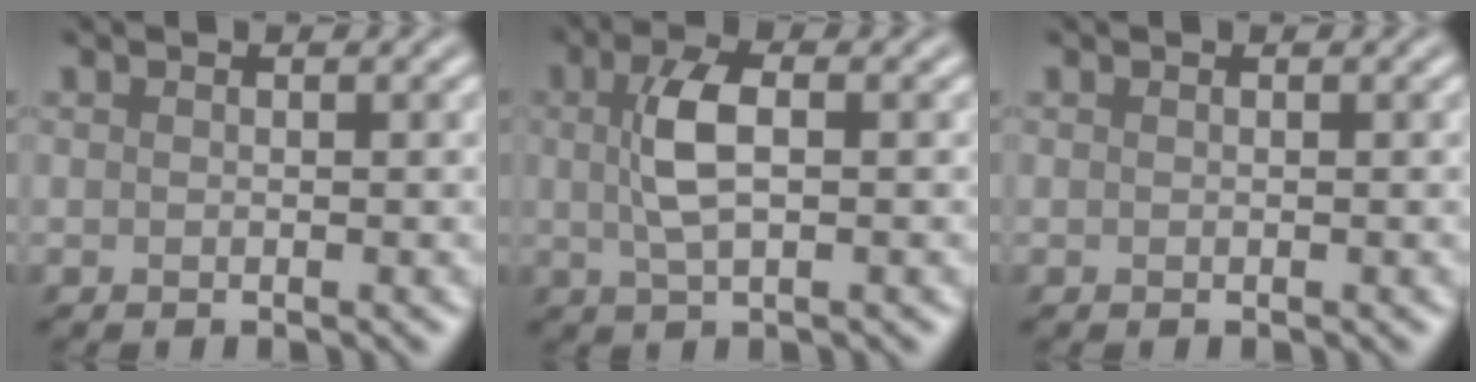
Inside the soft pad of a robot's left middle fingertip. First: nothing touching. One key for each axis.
{"total": 4.0, "fx": 0.6, "fy": 1.6, "fz": 3.6, "tx": -0.082, "ty": 0.008, "tz": 0.009}
{"total": 0.0}